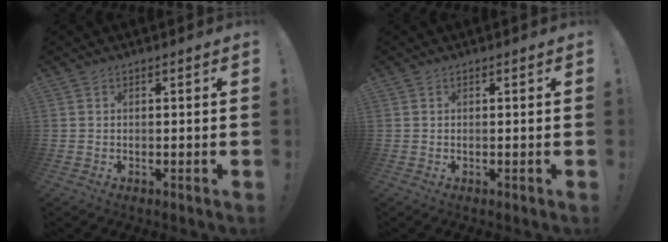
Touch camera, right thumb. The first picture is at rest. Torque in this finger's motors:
{"motor_torque": [-0.37, -0.29, -0.39, 0.32, 0.00]}